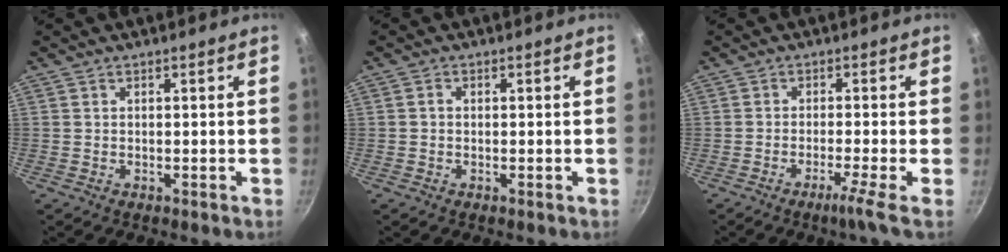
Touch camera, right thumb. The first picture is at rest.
{"total": 1.0, "force": [-0.1, 0.8, 0.5], "torque": [-0.009, 0.006, -0.002]}
{"total": 3.9, "force": [-2.1, -0.9, 3.1], "torque": [-0.070, 0.003, -0.040]}